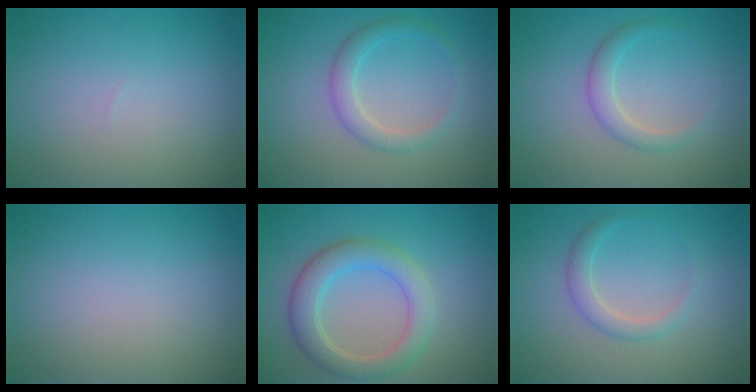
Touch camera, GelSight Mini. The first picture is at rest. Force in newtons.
{"total": 2.3, "press": 2.3, "slide": 0.0}
{"total": 2.0, "press": 2.0, "slide": 0.0}
{"total": 0.0}
{"total": 4.4, "press": 4.4, "slide": 0.1}
{"total": 1.8, "press": 1.8, "slide": 0.1}